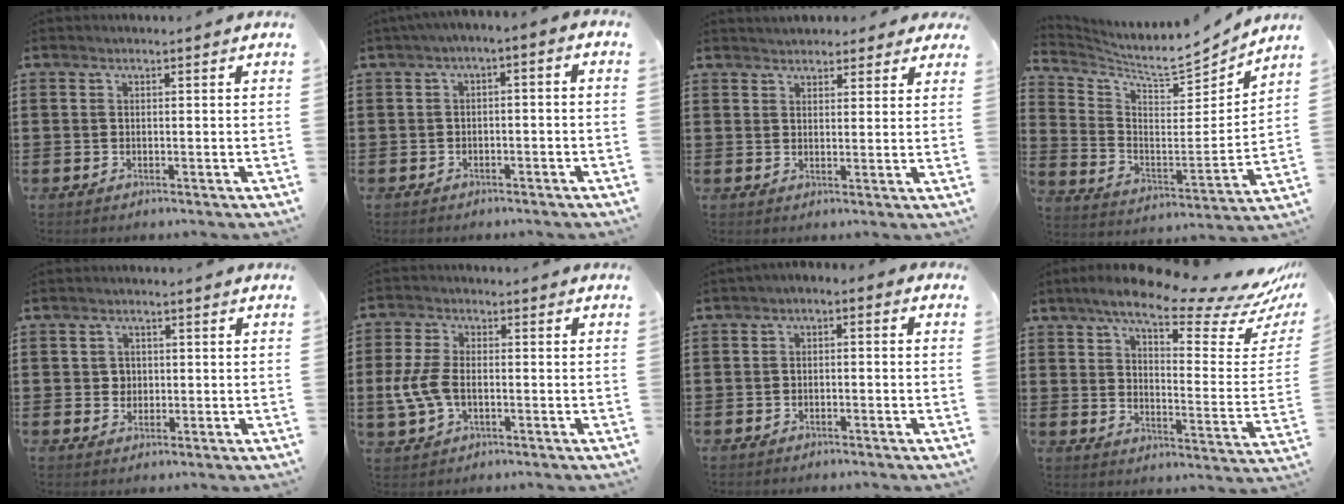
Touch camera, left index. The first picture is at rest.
{"total": 2.5, "force": [-2.2, 0.6, 0.9], "torque": [-0.024, 0.002, -0.051]}
{"total": 3.1, "force": [3.0, 0.8, 0.2], "torque": [-0.012, -0.002, 0.057]}
{"total": 7.0, "force": [6.5, 1.1, 2.5], "torque": [-0.075, -0.058, 0.103]}
{"total": 2.0, "force": [0.4, 1.9, 0.4], "torque": [-0.016, 0.009, 0.006]}
{"total": 6.2, "force": [-0.8, 3.8, 4.9], "torque": [-0.125, -0.003, -0.021]}
{"total": 2.1, "force": [-2.0, 0.5, 0.2], "torque": [-0.016, 0.000, -0.047]}
{"total": 11.5, "force": [9.2, 2.1, 6.7], "torque": [-0.126, -0.057, 0.149]}